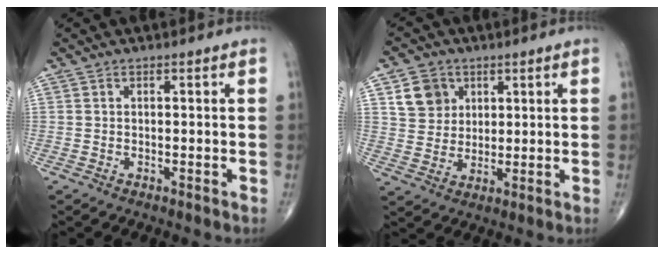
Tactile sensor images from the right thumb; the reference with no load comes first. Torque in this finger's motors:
{"motor_torque": [0.48, 1.24, 0.20, -0.02, 0.03]}